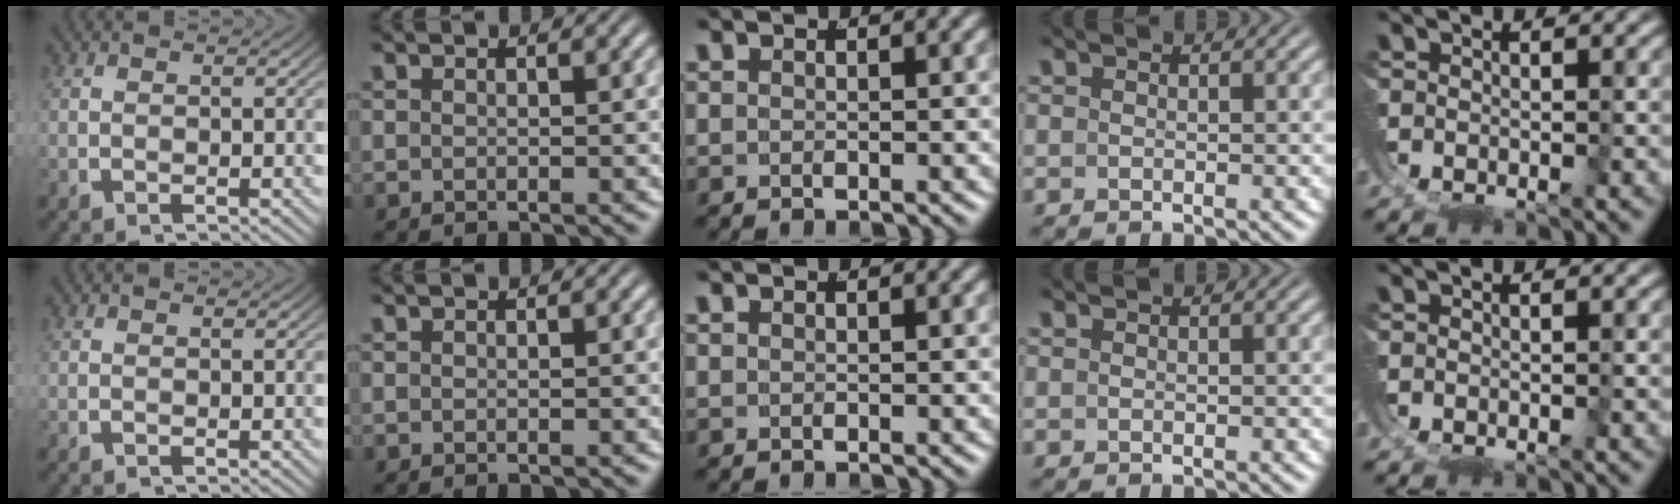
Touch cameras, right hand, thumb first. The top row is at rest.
{}